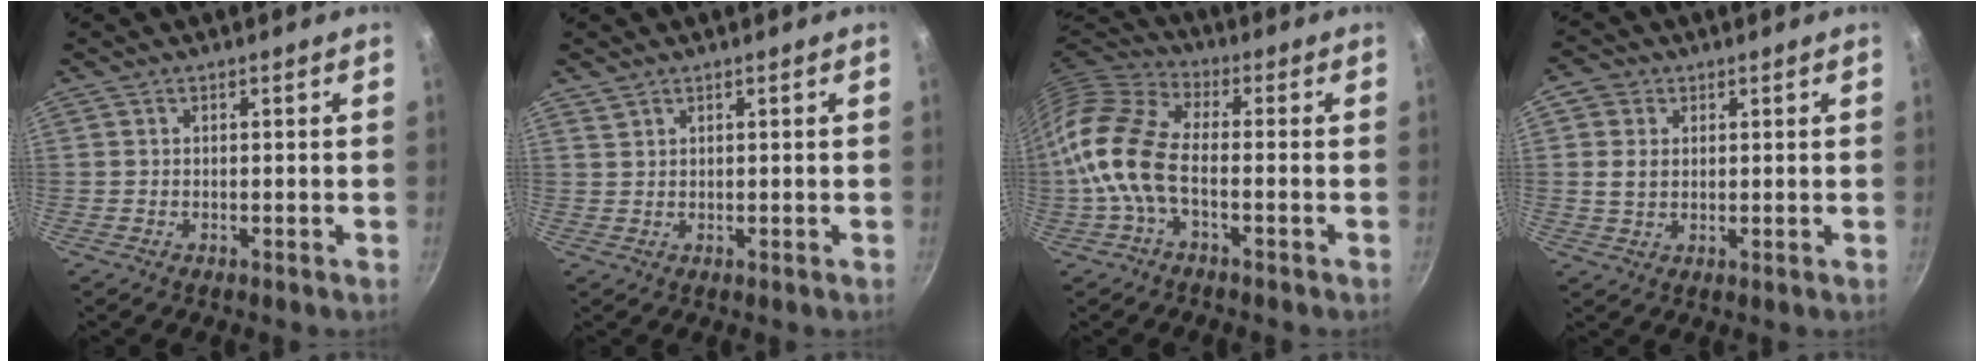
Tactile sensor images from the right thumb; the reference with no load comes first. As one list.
[{"total": 1.2, "force": [1.0, 0.6, 0.3], "torque": [-0.003, -0.002, 0.022]}, {"total": 12.7, "force": [-3.1, 6.9, 10.2], "torque": [-0.208, 0.036, -0.079]}, {"total": 4.9, "force": [1.0, 4.0, 2.6], "torque": [-0.031, 0.000, 0.013]}]